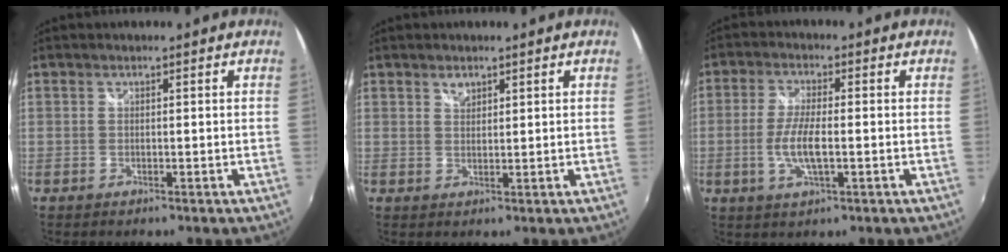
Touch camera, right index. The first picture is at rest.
{"total": 1.9, "force": [1.3, 1.1, 0.8], "torque": [-0.010, 0.002, 0.024]}
{"total": 7.1, "force": [-1.4, 1.9, 6.7], "torque": [-0.137, -0.006, -0.028]}